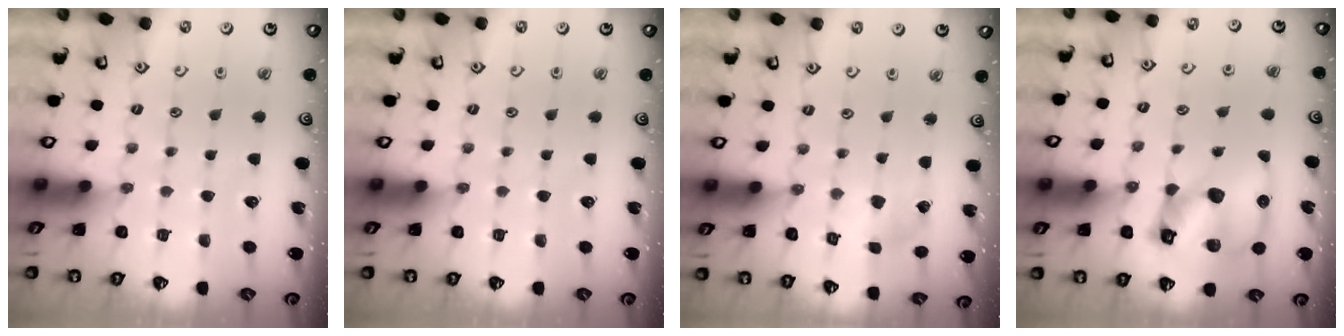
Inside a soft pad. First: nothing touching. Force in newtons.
{"total": 0.0}
{"total": 2.6, "press": 2.6, "slide": 0.3}
{"total": 15.2, "press": 15.1, "slide": 2.1}